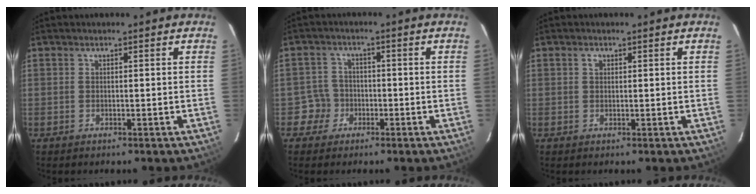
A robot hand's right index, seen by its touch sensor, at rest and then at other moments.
{"total": 3.9, "force": [-1.6, 3.6, -0.3], "torque": [0.009, 0.020, -0.028]}
{"total": 0.9, "force": [0.4, 0.7, 0.5], "torque": [-0.010, 0.004, 0.006]}